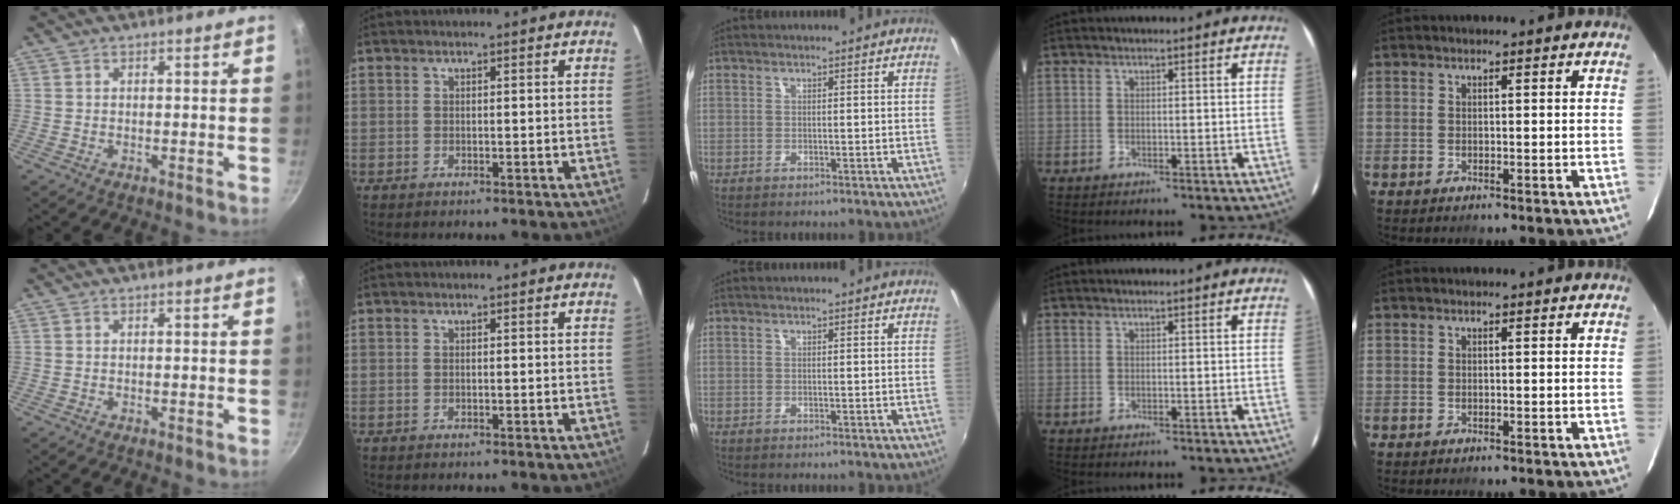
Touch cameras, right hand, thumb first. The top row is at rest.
{}